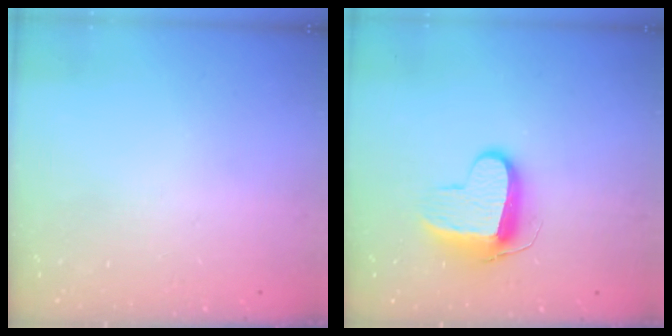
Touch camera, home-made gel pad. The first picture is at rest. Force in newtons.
{"total": 11.2, "press": 11.2, "slide": 0.8}